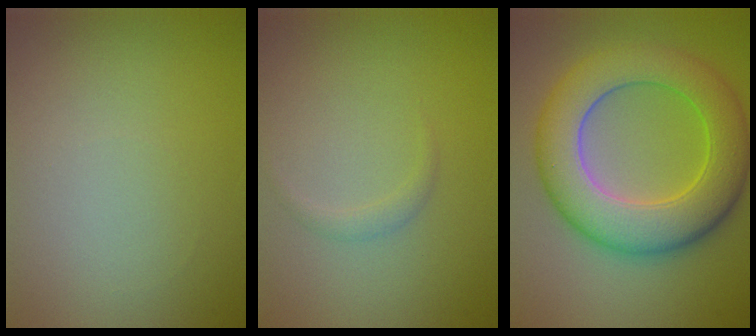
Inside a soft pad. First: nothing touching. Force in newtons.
{"total": 0.8, "press": 0.8, "slide": 0.0}
{"total": 8.8, "press": 8.8, "slide": 0.1}